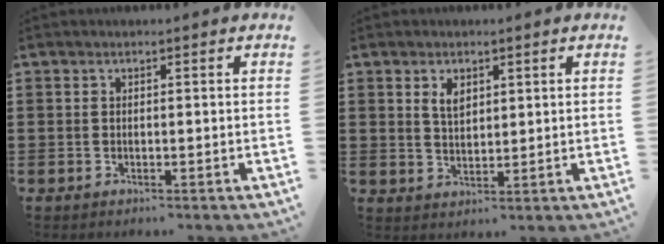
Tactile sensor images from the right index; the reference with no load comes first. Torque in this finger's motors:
{"motor_torque": [0.09, -0.07, 0.06, 0.07]}